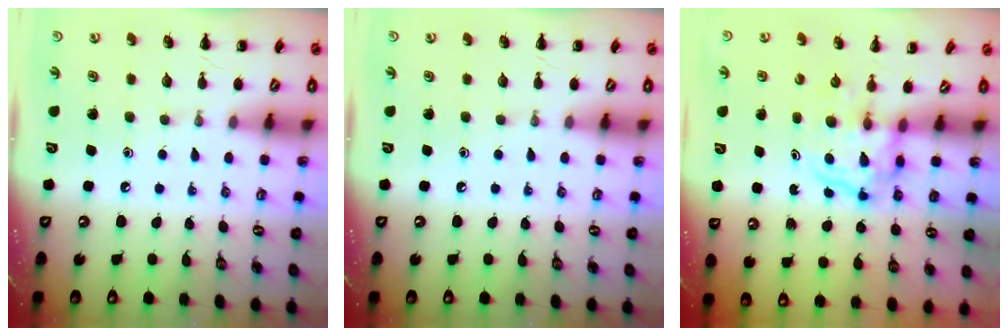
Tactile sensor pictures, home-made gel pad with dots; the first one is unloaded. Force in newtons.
{"total": 0.0}
{"total": 3.8, "press": 3.8, "slide": 0.4}